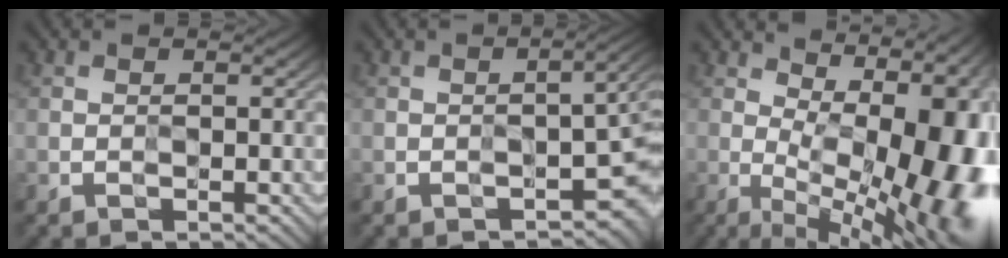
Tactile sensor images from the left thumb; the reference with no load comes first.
{"total": 5.9, "force": [-3.0, 2.2, 4.6], "torque": [-0.053, -0.007, -0.037]}
{"total": 19.7, "force": [1.1, 8.7, 17.7], "torque": [-0.186, 0.001, 0.038]}